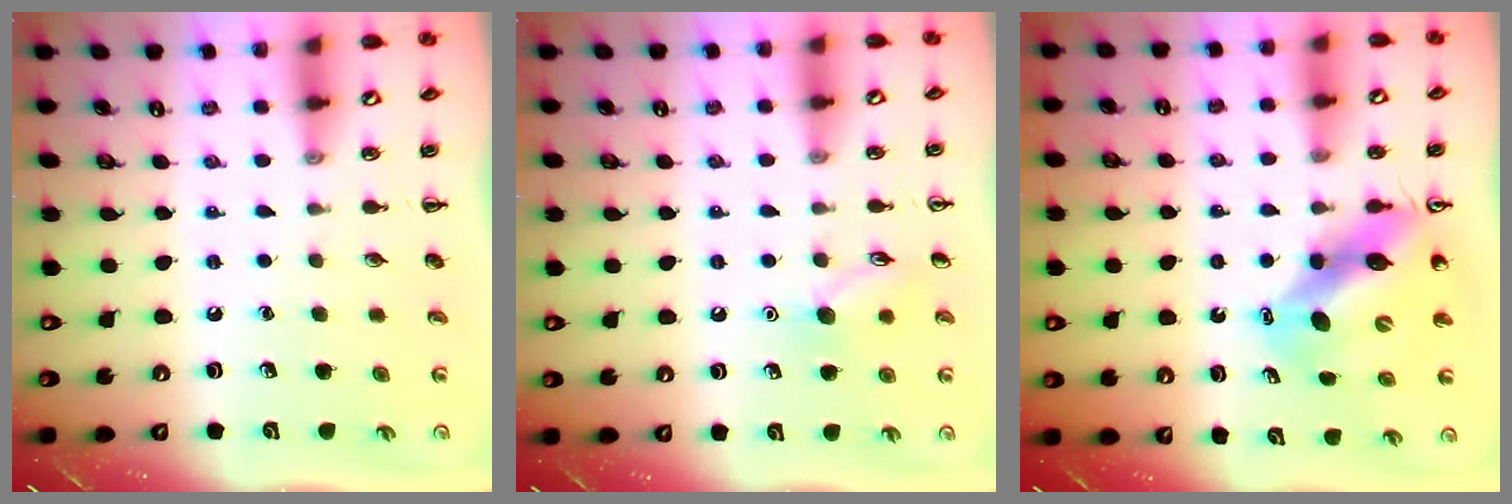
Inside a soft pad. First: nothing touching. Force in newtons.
{"total": 8.3, "press": 8.3, "slide": 0.8}
{"total": 9.9, "press": 9.5, "slide": 2.8}